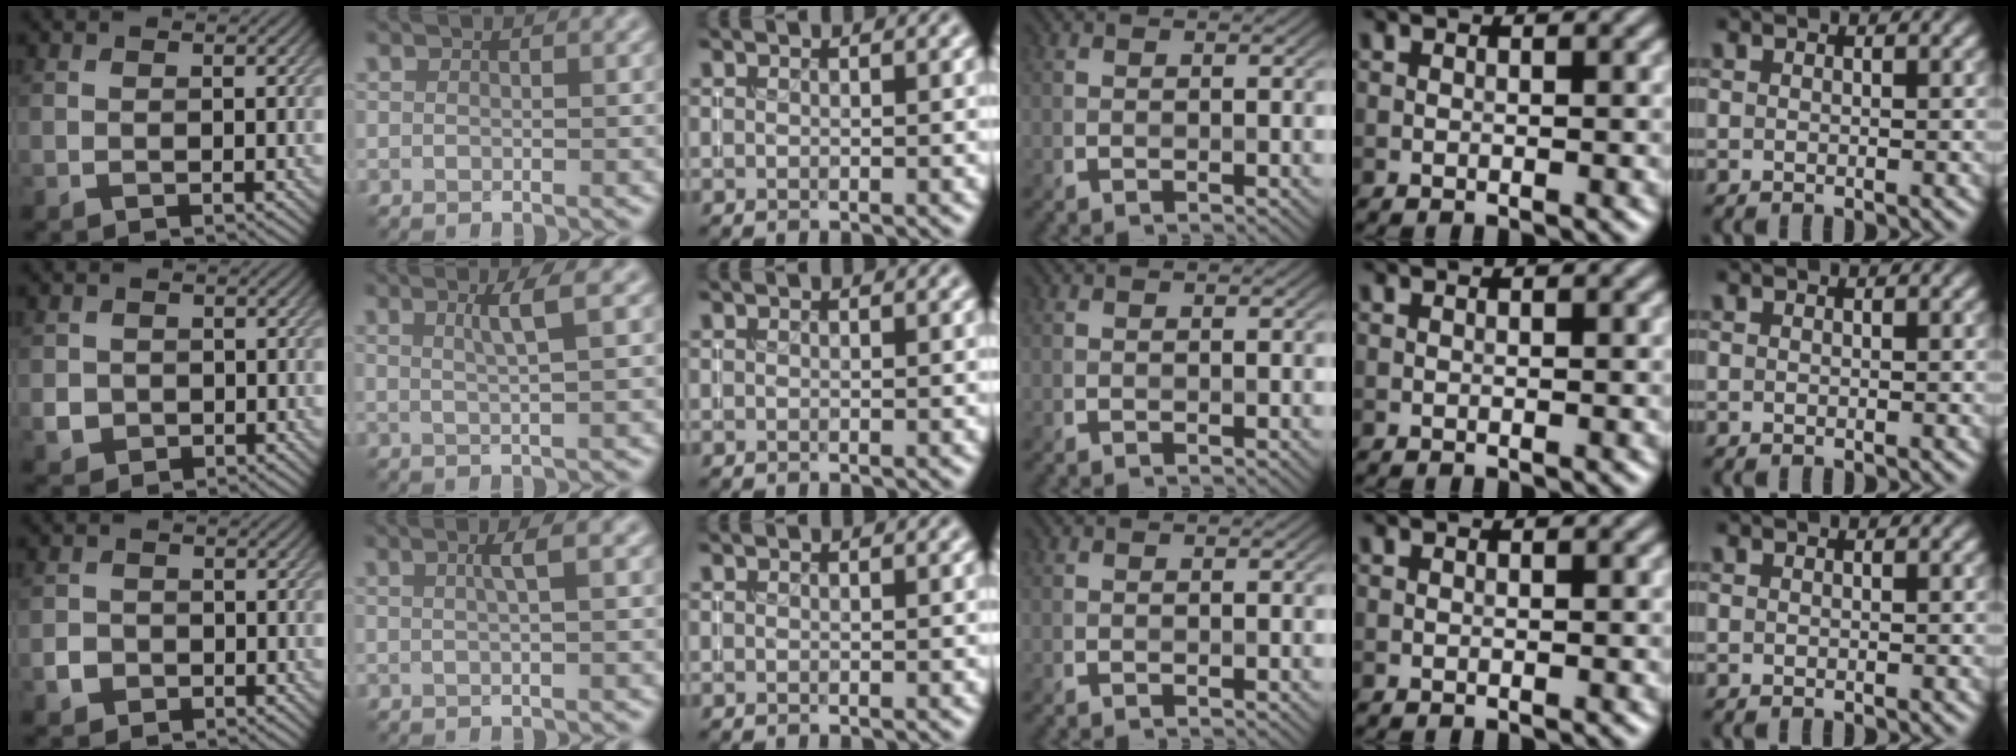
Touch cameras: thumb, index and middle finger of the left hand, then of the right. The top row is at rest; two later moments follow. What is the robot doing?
{"motion": "insert", "object": "coin"}